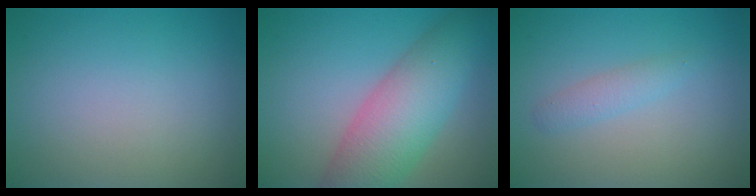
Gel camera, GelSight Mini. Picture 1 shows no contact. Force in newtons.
{"total": 7.8, "press": 7.8, "slide": 0.3}
{"total": 1.5, "press": 1.5, "slide": 0.0}